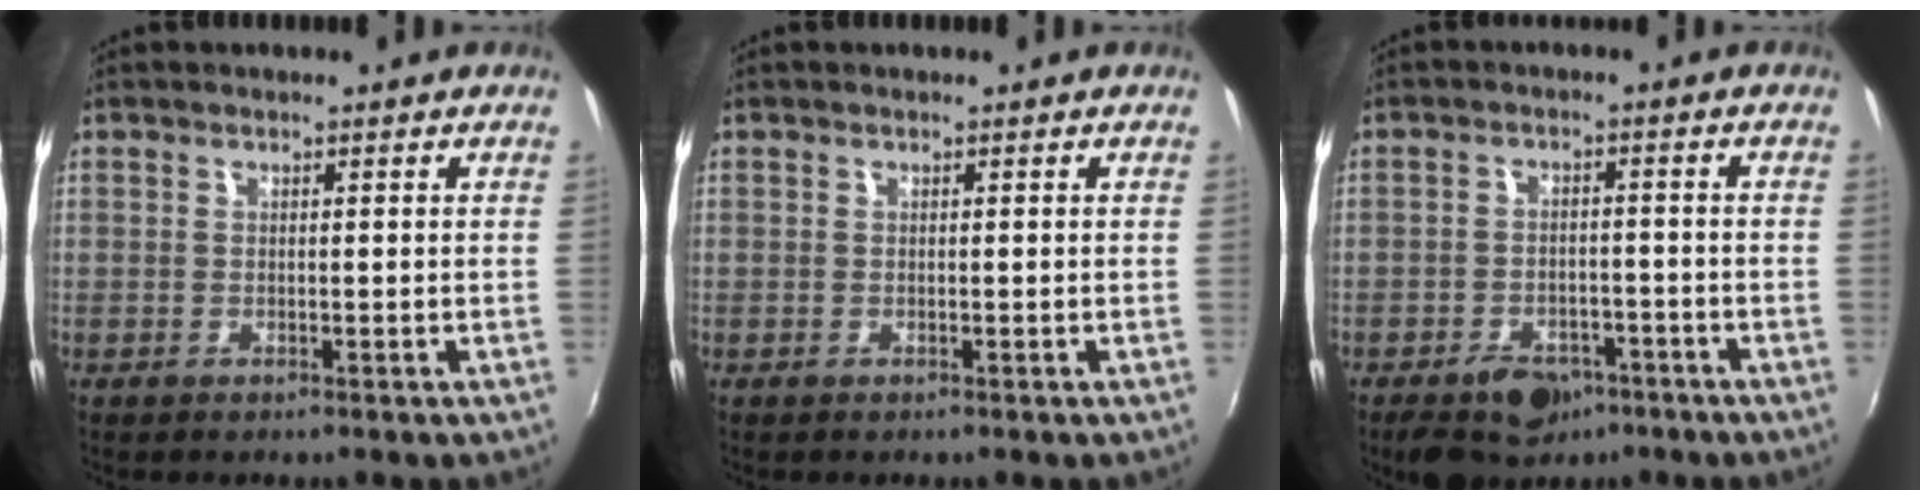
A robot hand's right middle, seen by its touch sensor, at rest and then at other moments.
{"total": 0.0}
{"total": 9.5, "force": [-6.3, 5.6, 4.3], "torque": [-0.098, 0.004, -0.085]}